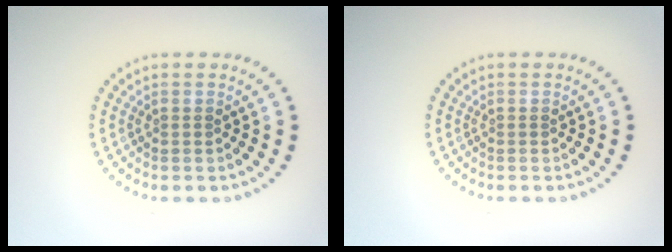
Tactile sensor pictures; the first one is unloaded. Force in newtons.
{"total": 0.0}